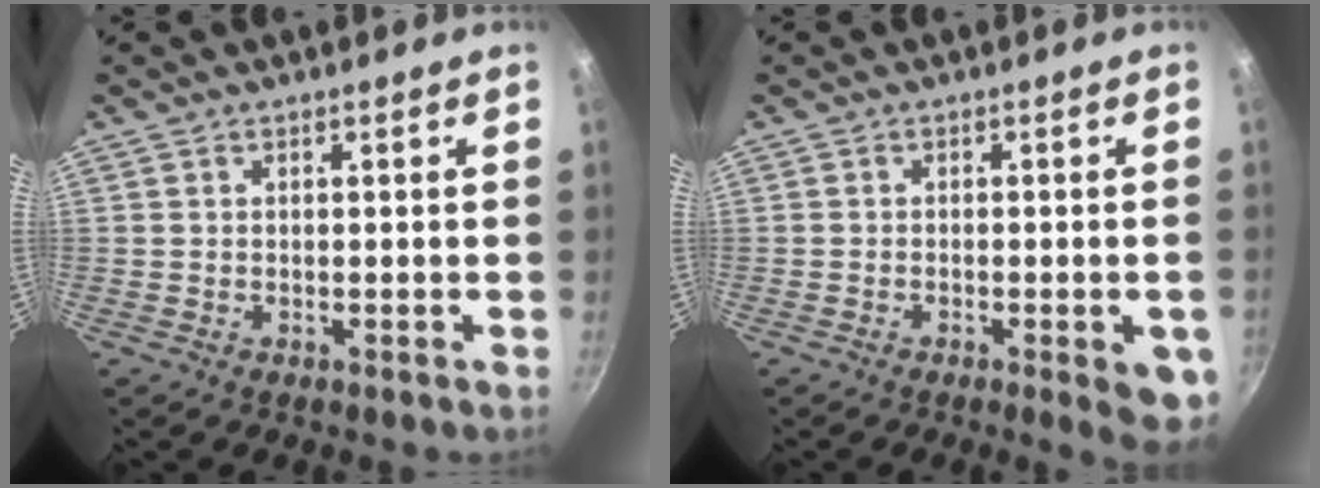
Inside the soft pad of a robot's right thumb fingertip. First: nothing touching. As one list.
[{"total": 6.4, "force": [-2.4, 1.8, 5.7], "torque": [-0.054, 0.005, -0.029]}]